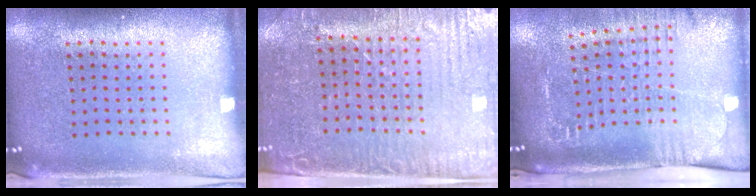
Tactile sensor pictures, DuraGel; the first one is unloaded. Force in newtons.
{"total": 3.8, "press": 3.5, "slide": 1.5}
{"total": 2.6, "press": 2.0, "slide": 1.6}